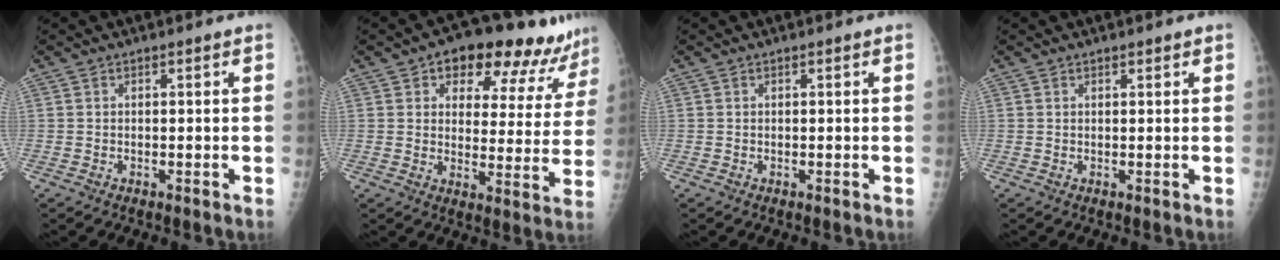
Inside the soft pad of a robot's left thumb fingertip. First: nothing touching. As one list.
[{"total": 16.6, "force": [12.0, 8.0, 8.1], "torque": [-0.047, -0.039, 0.145]}, {"total": 0.0}, {"total": 0.8, "force": [0.6, 0.3, 0.4], "torque": [-0.003, -0.001, 0.008]}]